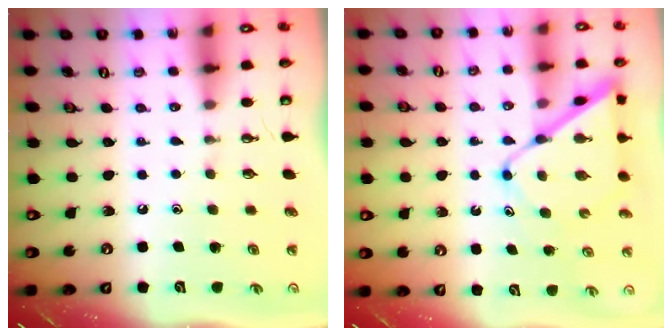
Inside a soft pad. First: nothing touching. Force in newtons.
{"total": 11.0, "press": 10.9, "slide": 0.9}